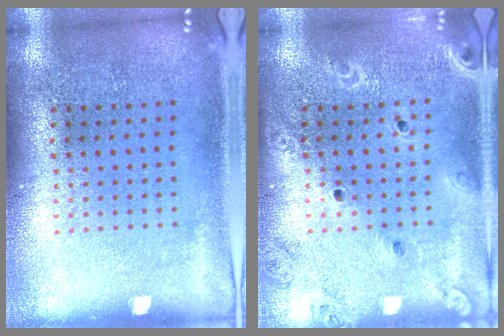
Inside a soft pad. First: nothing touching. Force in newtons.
{"total": 1.9, "press": 1.8, "slide": 0.7}